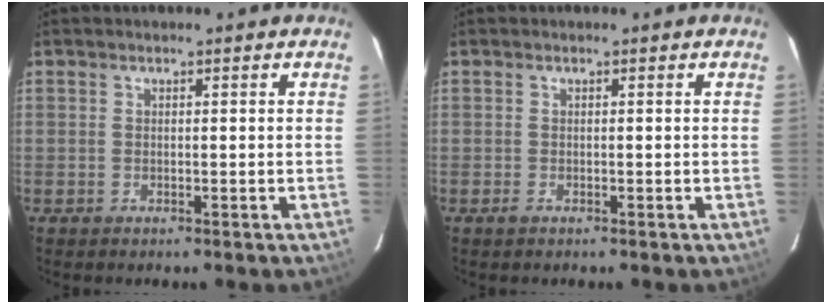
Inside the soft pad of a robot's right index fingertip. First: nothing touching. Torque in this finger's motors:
{"motor_torque": [0.06, -0.02, 0.08, 0.02]}